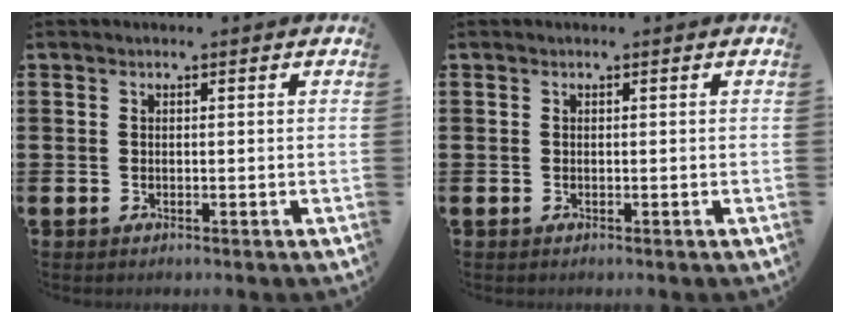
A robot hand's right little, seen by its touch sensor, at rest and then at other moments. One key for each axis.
{"total": 0.0}